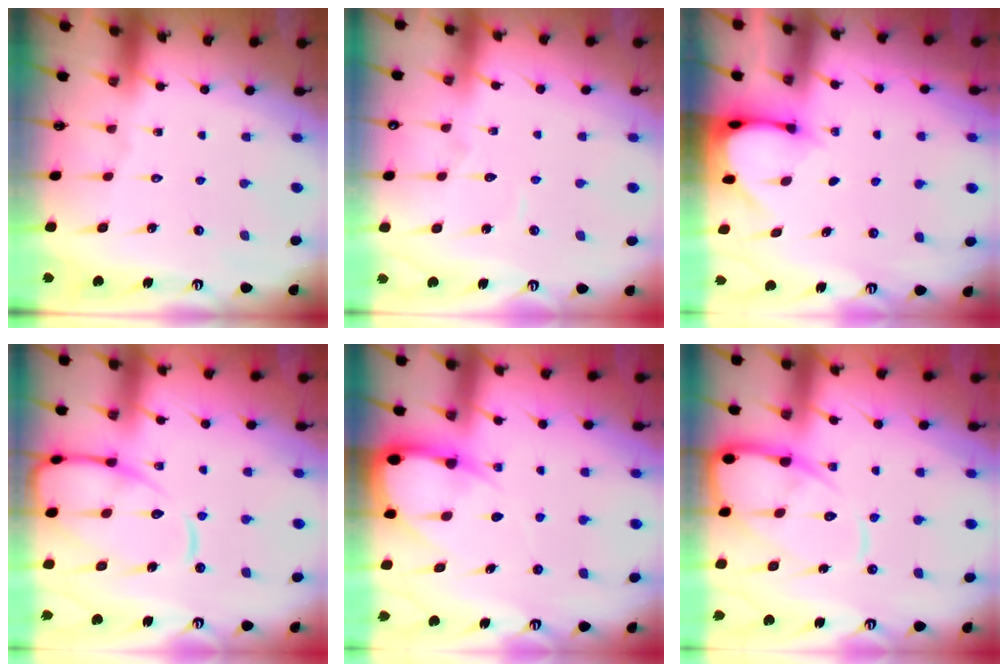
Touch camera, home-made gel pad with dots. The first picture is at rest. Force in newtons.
{"total": 4.3, "press": 4.3, "slide": 0.4}
{"total": 2.9, "press": 2.9, "slide": 0.2}
{"total": 14.1, "press": 14.0, "slide": 1.5}
{"total": 7.6, "press": 7.5, "slide": 0.9}
{"total": 13.1, "press": 13.1, "slide": 1.1}